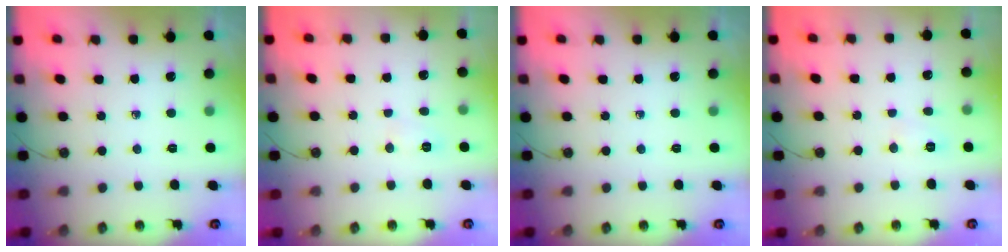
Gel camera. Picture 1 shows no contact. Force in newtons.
{"total": 3.7, "press": 3.6, "slide": 1.0}
{"total": 0.0}
{"total": 3.7, "press": 3.6, "slide": 1.0}